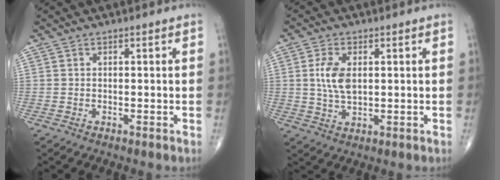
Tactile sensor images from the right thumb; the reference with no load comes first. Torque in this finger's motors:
{"motor_torque": [1.07, 0.88, 0.78, -0.66, 0.06]}